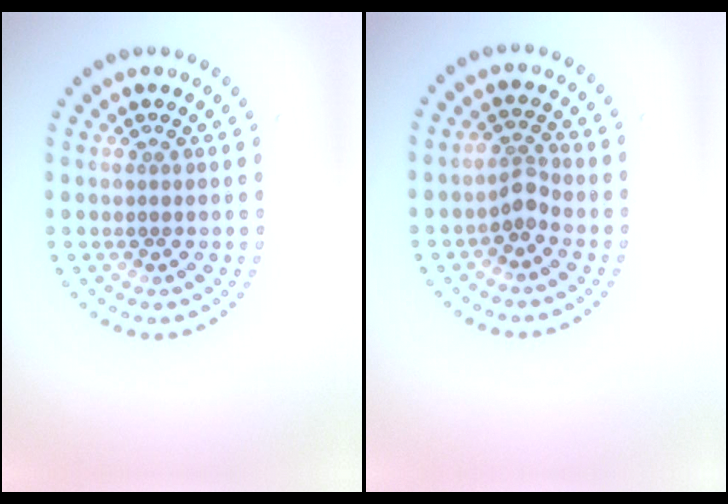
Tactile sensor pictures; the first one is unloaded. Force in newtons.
{"total": 1.9, "press": 1.4, "slide": 1.3}